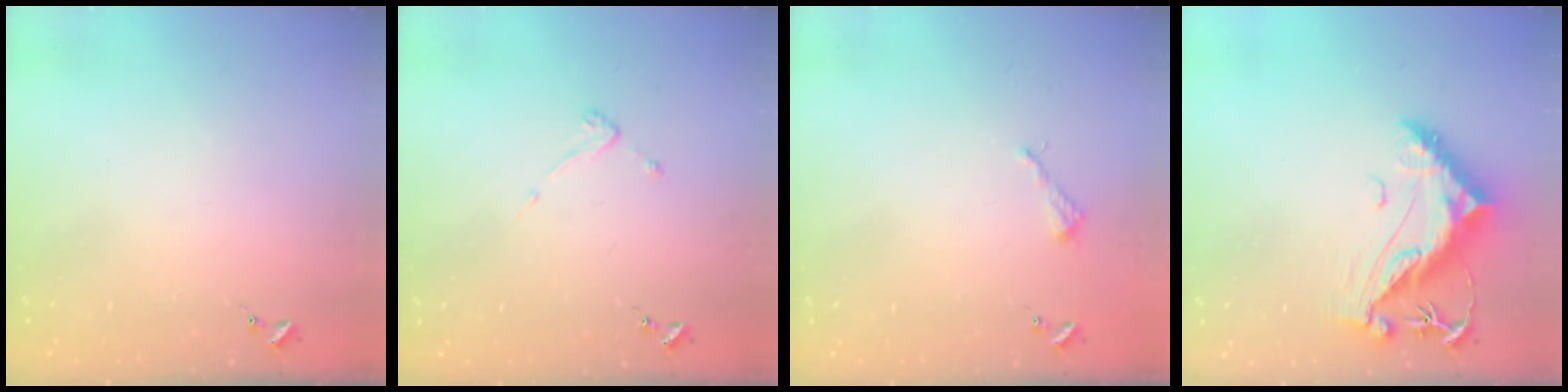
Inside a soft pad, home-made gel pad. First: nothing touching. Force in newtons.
{"total": 3.8, "press": 3.7, "slide": 0.2}
{"total": 2.6, "press": 2.6, "slide": 0.3}
{"total": 13.0, "press": 12.9, "slide": 1.6}